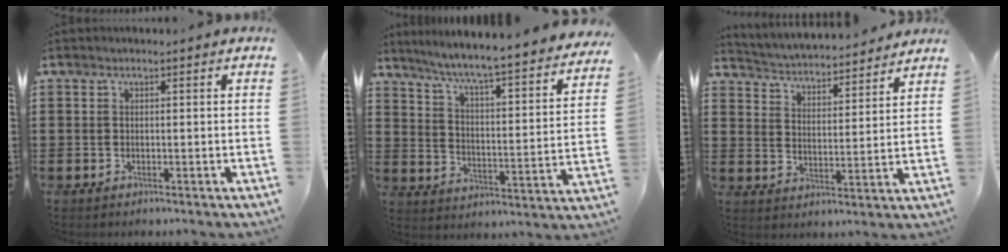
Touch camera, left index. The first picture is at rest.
{"total": 4.8, "force": [4.2, -0.6, 2.3], "torque": [-0.066, -0.049, 0.059]}
{"total": 3.6, "force": [3.6, -0.2, -0.2], "torque": [-0.019, -0.034, 0.056]}